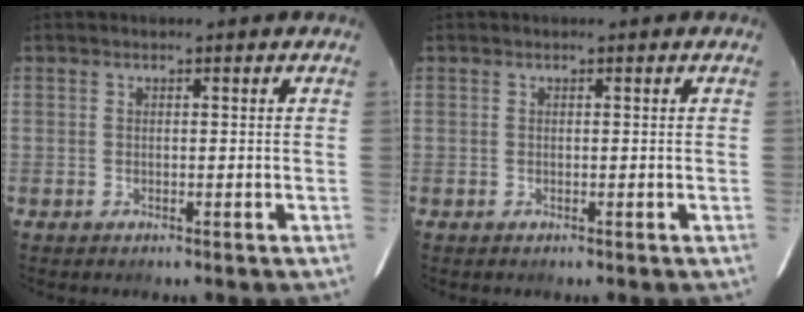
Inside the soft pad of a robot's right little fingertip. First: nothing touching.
{"total": 0.0}